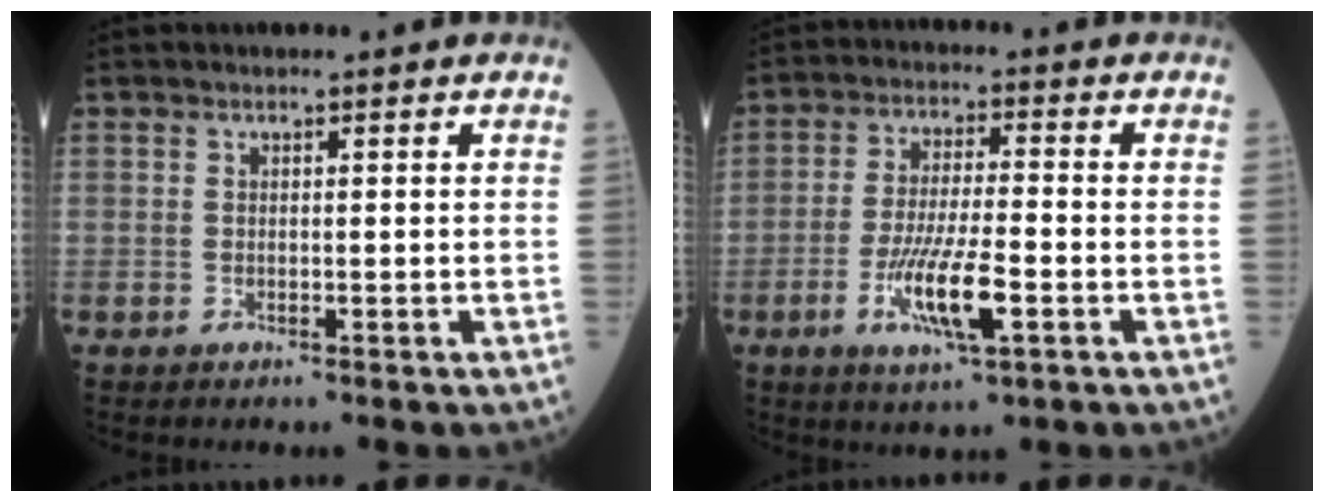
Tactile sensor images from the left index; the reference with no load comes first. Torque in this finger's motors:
{"motor_torque": [1.21, 0.24, 0.56, 0.17]}